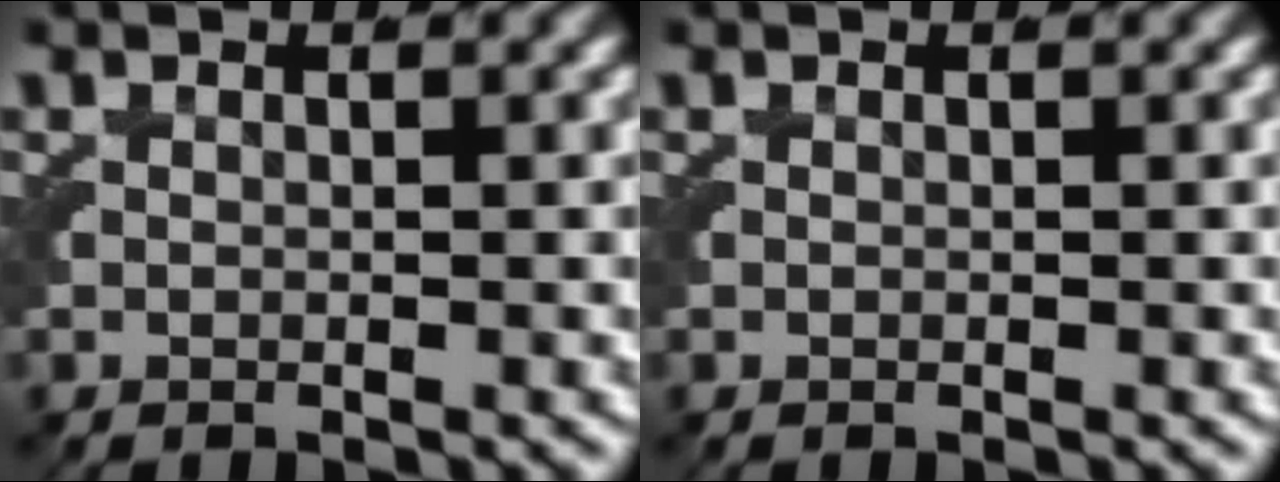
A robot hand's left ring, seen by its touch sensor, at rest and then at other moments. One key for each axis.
{"total": 0.0}